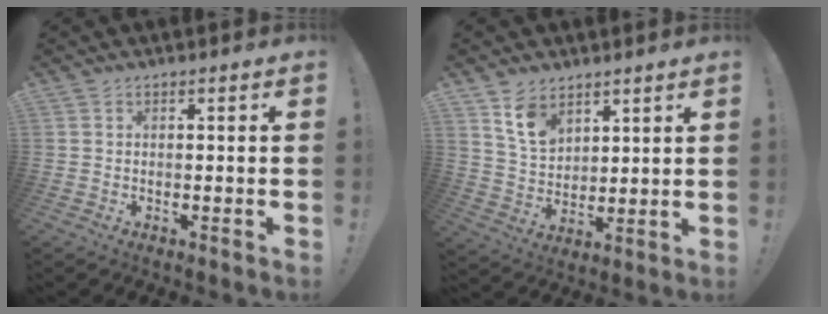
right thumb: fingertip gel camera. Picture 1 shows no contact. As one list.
[{"total": 10.0, "force": [6.7, 6.2, 4.0], "torque": [-0.075, -0.035, 0.133]}]